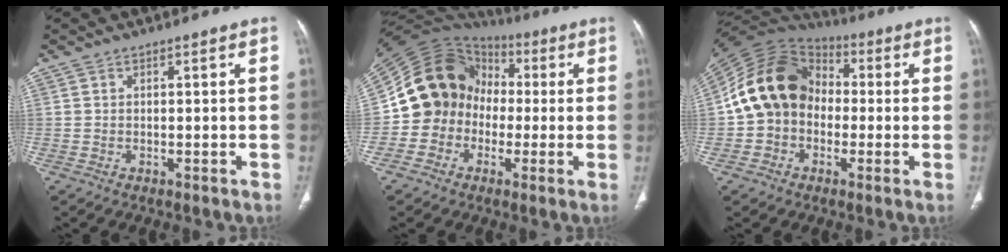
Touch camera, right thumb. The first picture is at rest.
{"total": 14.2, "force": [-1.3, 13.2, 5.1], "torque": [-0.060, 0.046, -0.025]}
{"total": 16.3, "force": [-0.5, 13.2, 9.6], "torque": [-0.158, 0.036, -0.021]}